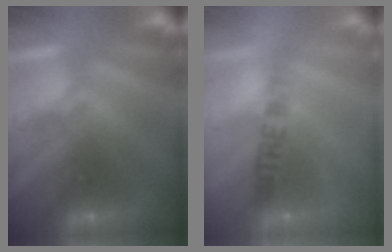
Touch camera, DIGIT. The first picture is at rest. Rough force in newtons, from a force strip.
{"total": 2.4}